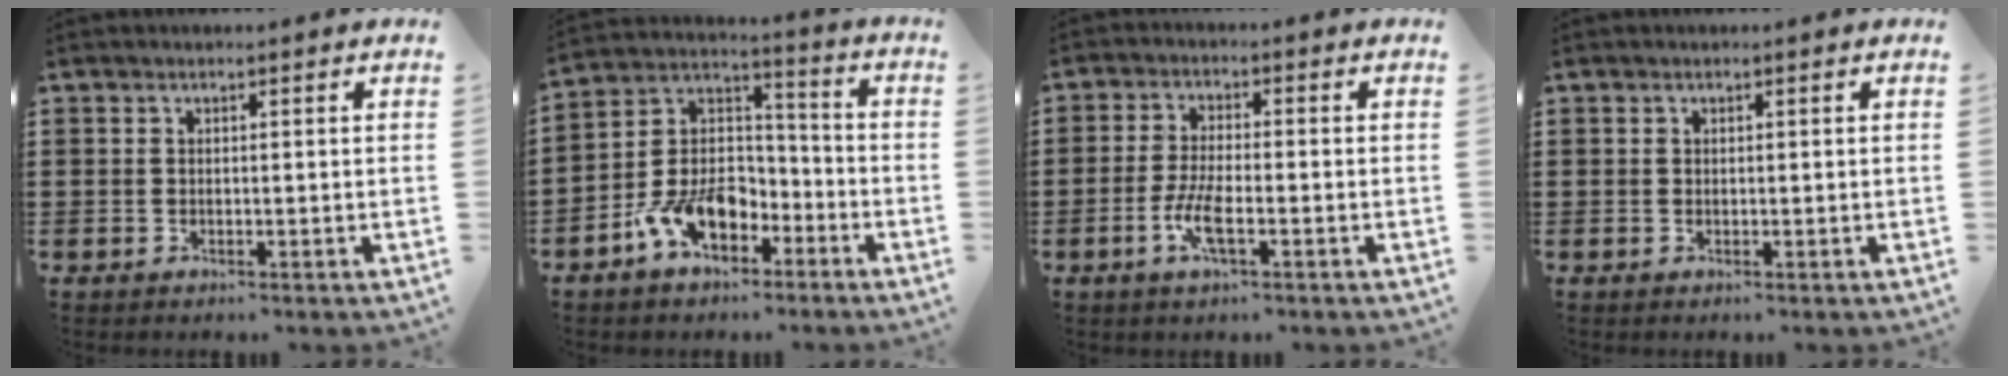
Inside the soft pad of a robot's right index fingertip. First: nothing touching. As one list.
[{"total": 10.5, "force": [-5.9, 6.5, 5.7], "torque": [-0.133, 0.022, -0.114]}, {"total": 4.8, "force": [-2.0, 1.1, 4.3], "torque": [-0.098, -0.009, -0.041]}, {"total": 0.0}]